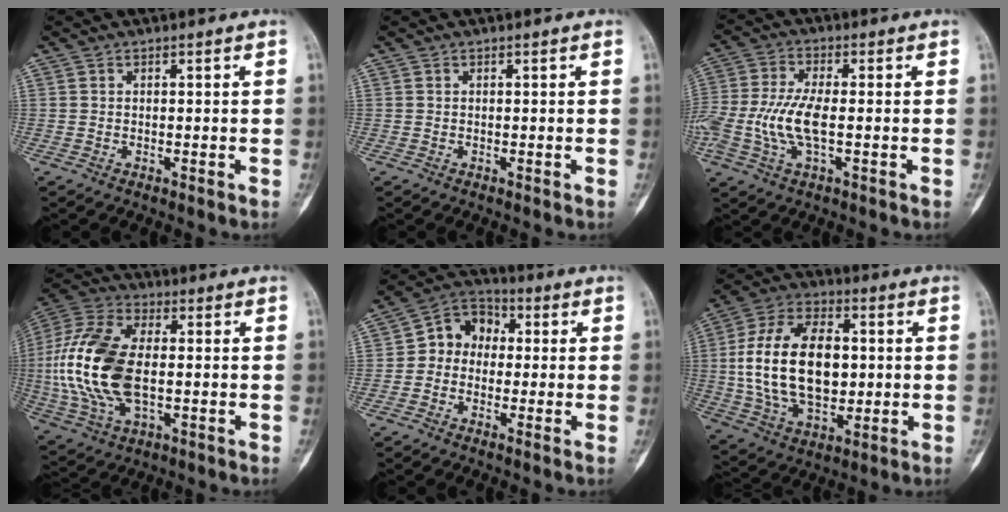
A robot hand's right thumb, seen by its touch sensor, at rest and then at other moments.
{"total": 0.0}
{"total": 10.6, "force": [-1.8, 4.4, 9.5], "torque": [-0.227, 0.009, -0.035]}
{"total": 20.0, "force": [-0.9, 10.9, 16.8], "torque": [-0.365, 0.006, -0.015]}
{"total": 8.0, "force": [-0.4, 6.6, 4.5], "torque": [-0.042, 0.030, -0.027]}
{"total": 20.9, "force": [1.0, 12.6, 16.7], "torque": [-0.295, 0.007, 0.023]}